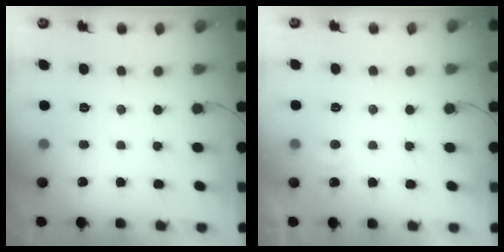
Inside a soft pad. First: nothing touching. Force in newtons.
{"total": 3.7, "press": 3.7, "slide": 0.3}